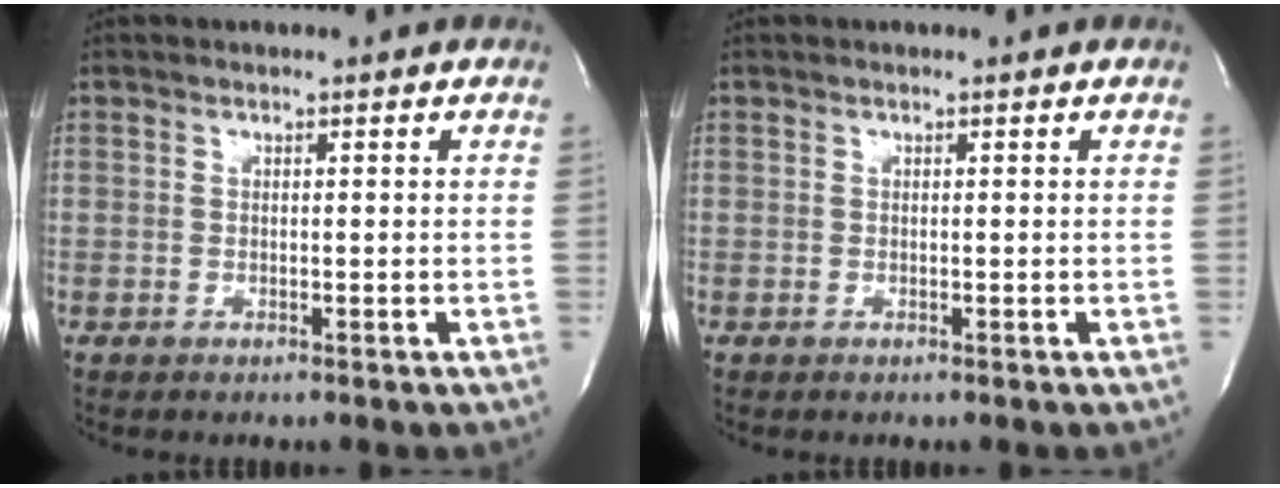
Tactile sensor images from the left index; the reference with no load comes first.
{"total": 0.0}